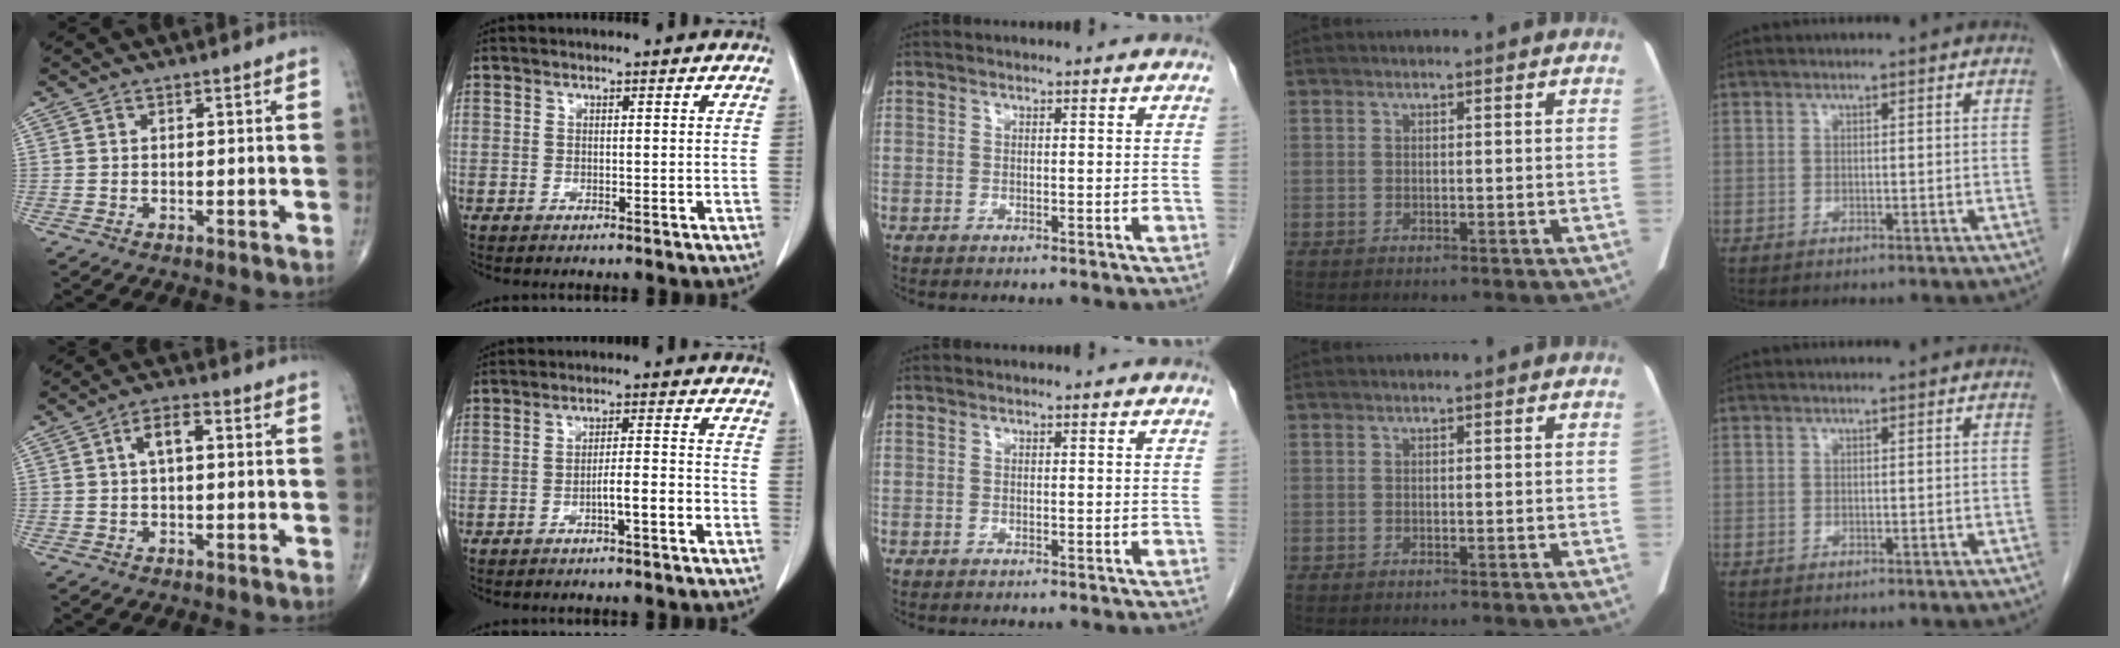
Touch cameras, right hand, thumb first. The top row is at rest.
{"thumb": {"total": 4.4, "force": [0.8, 2.0, 3.8], "torque": [-0.066, 0.013, 0.009]}, "index": {"total": 4.4, "force": [-2.1, 0.3, 3.9], "torque": [-0.058, 0.009, -0.032]}}